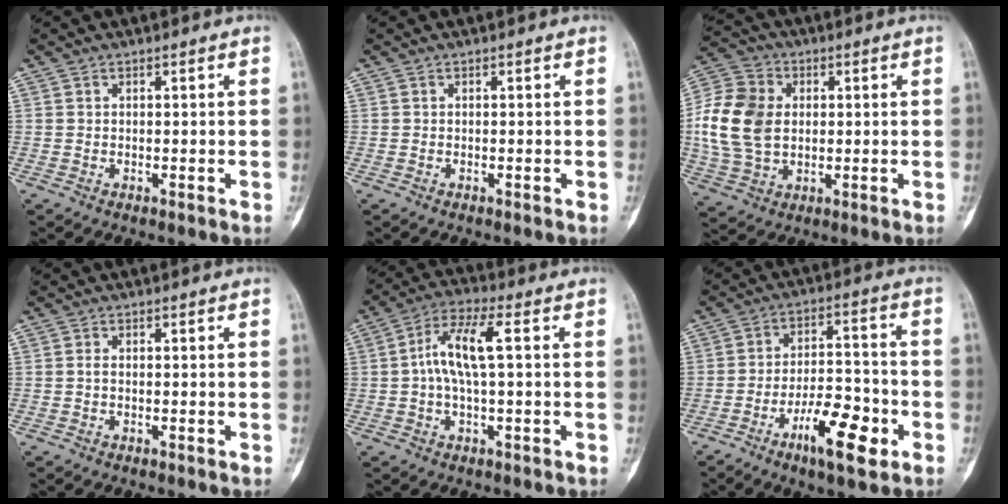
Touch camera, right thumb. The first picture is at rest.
{"total": 0.0}
{"total": 14.5, "force": [0.8, 10.6, 9.9], "torque": [-0.186, 0.007, 0.016]}
{"total": 0.6, "force": [-0.1, 0.3, 0.5], "torque": [-0.007, -0.002, -0.002]}
{"total": 8.7, "force": [0.6, 2.7, 8.2], "torque": [-0.176, 0.030, 0.006]}
{"total": 12.2, "force": [-5.9, 4.2, 9.9], "torque": [-0.154, 0.033, -0.096]}